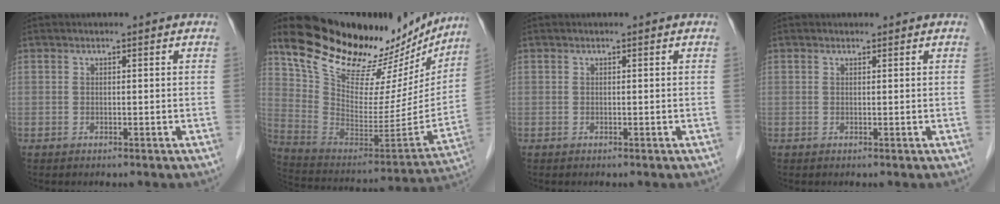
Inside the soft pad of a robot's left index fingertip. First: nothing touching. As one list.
[{"total": 27.4, "force": [23.1, 9.3, 11.4], "torque": [-0.181, -0.035, 0.341]}, {"total": 0.0}, {"total": 0.0}]